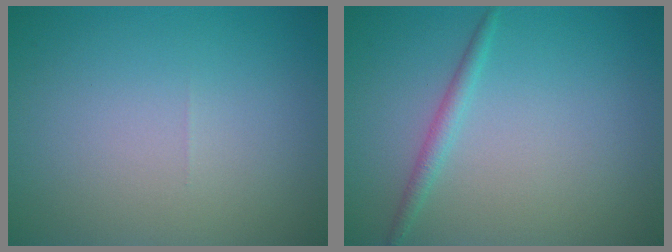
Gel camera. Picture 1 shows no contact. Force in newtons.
{"total": 1.4, "press": 1.4, "slide": 0.1}